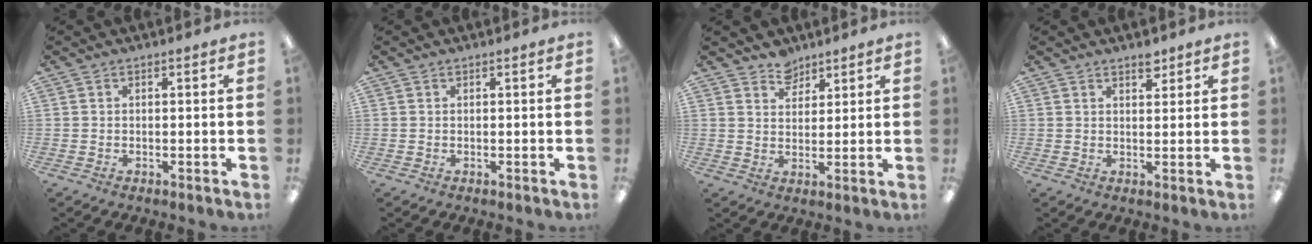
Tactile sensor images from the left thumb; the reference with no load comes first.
{"total": 0.0}
{"total": 5.0, "force": [4.3, 2.4, 0.2], "torque": [-0.003, -0.025, 0.080]}
{"total": 3.1, "force": [2.6, 1.2, 1.1], "torque": [0.007, -0.019, 0.040]}